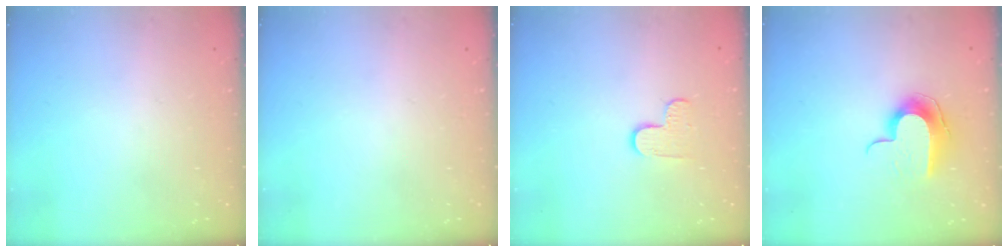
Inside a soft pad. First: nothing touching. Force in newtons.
{"total": 0.0}
{"total": 4.6, "press": 4.5, "slide": 0.5}
{"total": 9.8, "press": 9.8, "slide": 0.6}